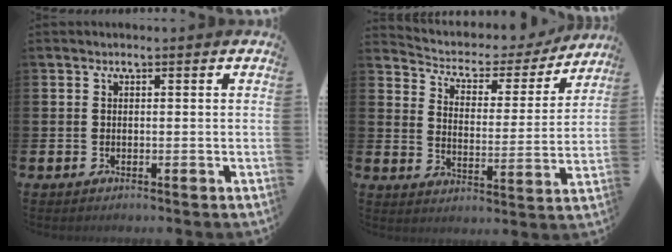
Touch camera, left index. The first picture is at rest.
{"total": 3.9, "force": [3.4, 1.8, 0.7], "torque": [-0.046, -0.031, 0.048]}